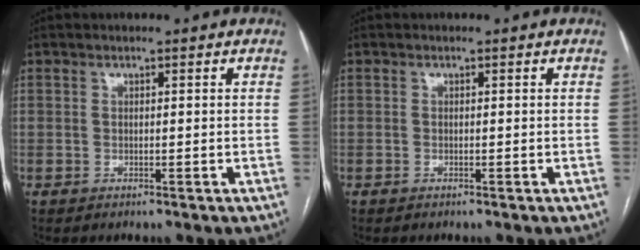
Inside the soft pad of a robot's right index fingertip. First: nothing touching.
{"total": 0.0}